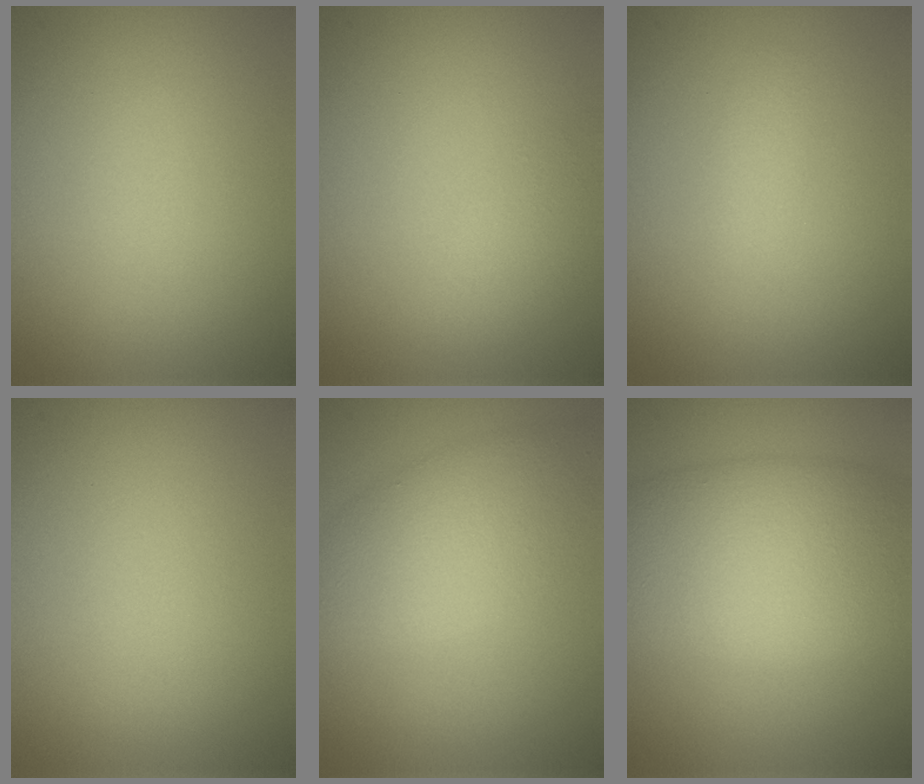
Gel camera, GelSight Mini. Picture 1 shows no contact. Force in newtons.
{"total": 2.1, "press": 2.1, "slide": 0.1}
{"total": 1.0, "press": 1.0, "slide": 0.0}
{"total": 0.0}
{"total": 6.1, "press": 6.1, "slide": 0.1}
{"total": 9.8, "press": 9.8, "slide": 0.6}